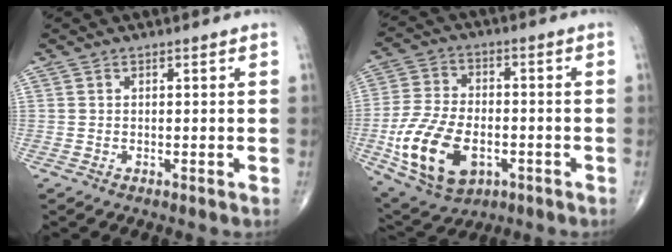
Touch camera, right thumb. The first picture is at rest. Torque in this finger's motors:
{"motor_torque": [-0.13, 0.87, 0.73, 0.19, 0.20]}